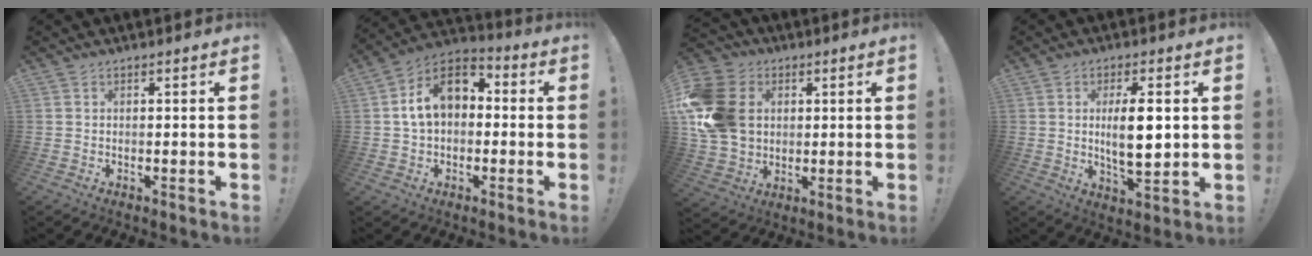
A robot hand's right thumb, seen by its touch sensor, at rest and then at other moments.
{"total": 13.9, "force": [2.9, 9.6, 9.7], "torque": [-0.143, 0.013, 0.057]}
{"total": 19.0, "force": [2.3, 15.3, 10.9], "torque": [-0.199, 0.001, 0.051]}
{"total": 10.4, "force": [1.4, 3.5, 9.7], "torque": [-0.165, -0.012, 0.016]}